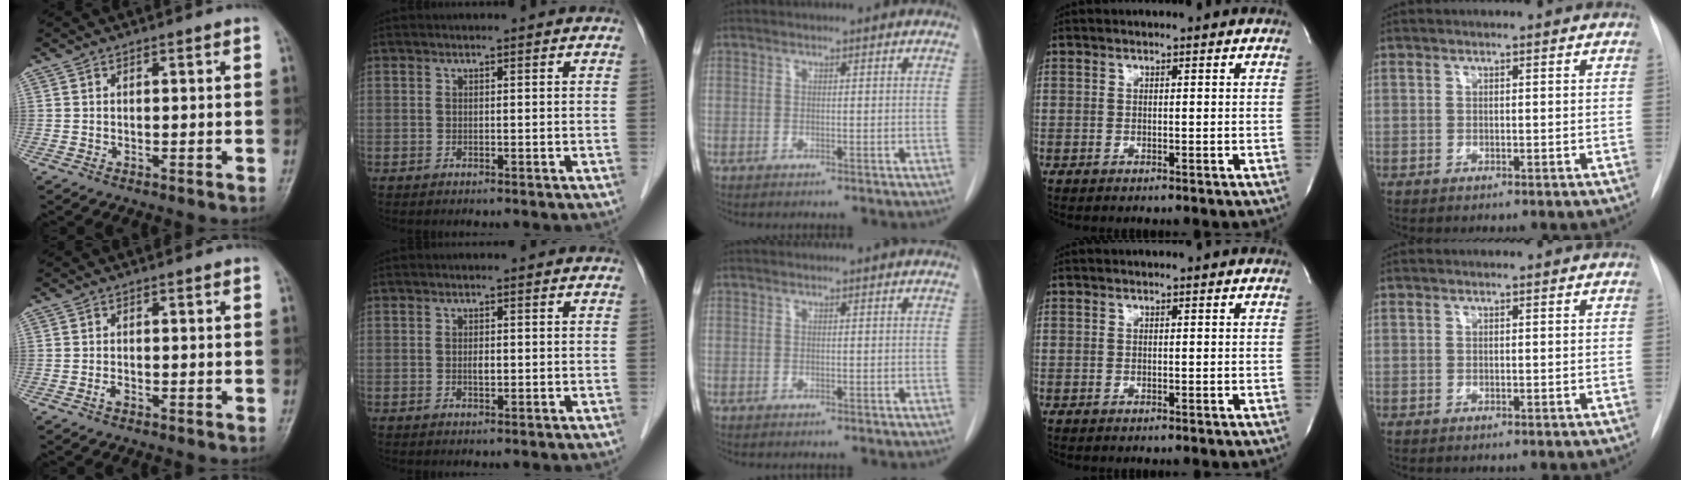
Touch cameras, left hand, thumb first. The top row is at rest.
{"thumb": {"total": 1.0, "force": [-0.5, 0.5, 0.6], "torque": [-0.013, 0.001, -0.011]}, "index": {"total": 1.0, "force": [-0.1, 0.4, 0.9], "torque": [-0.018, 0.000, -0.001]}}